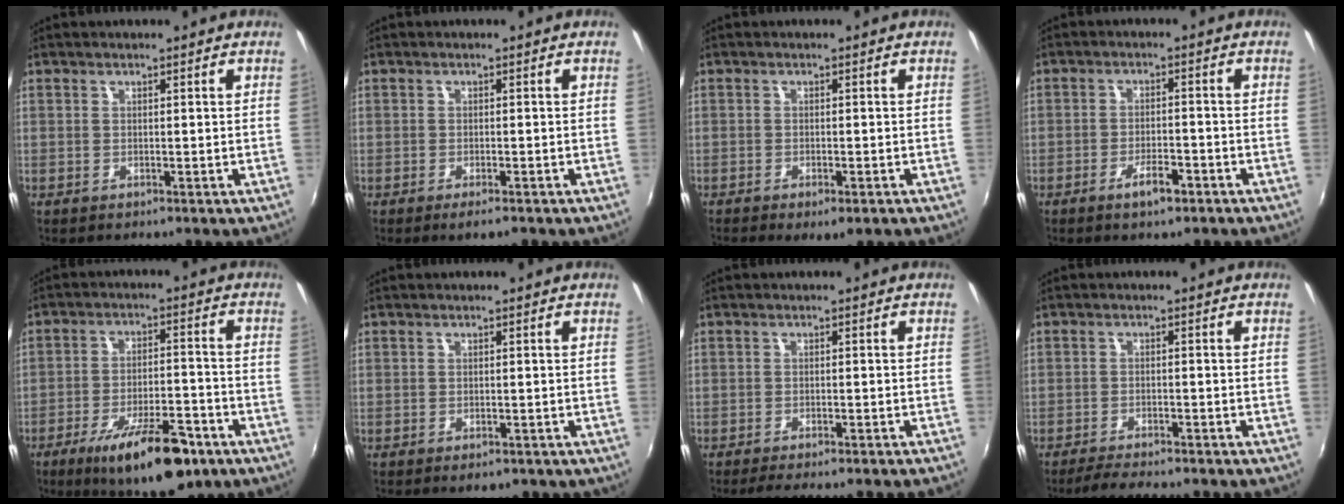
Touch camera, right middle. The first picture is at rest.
{"total": 3.0, "force": [-2.1, 0.8, 1.9], "torque": [-0.039, -0.011, -0.034]}
{"total": 4.2, "force": [-2.8, 1.2, 2.9], "torque": [-0.060, -0.019, -0.041]}
{"total": 4.2, "force": [-2.5, 1.0, 3.1], "torque": [-0.067, -0.006, -0.043]}
{"total": 16.2, "force": [-10.3, 4.9, 11.5], "torque": [-0.195, -0.017, -0.154]}
{"total": 3.6, "force": [-2.7, 1.6, 1.8], "torque": [-0.034, -0.013, -0.032]}
{"total": 8.4, "force": [-7.5, 0.1, 3.8], "torque": [-0.076, -0.015, -0.102]}
{"total": 8.5, "force": [-7.5, 1.1, 3.8], "torque": [-0.086, -0.016, -0.116]}